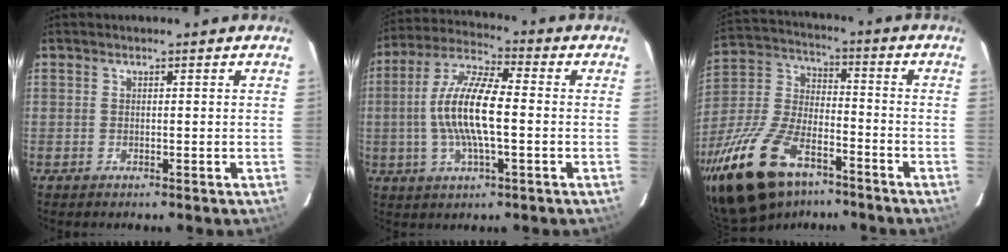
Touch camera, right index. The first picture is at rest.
{"total": 13.0, "force": [-1.2, 3.5, 12.4], "torque": [-0.250, 0.008, -0.028]}
{"total": 24.3, "force": [-16.0, 11.8, 14.0], "torque": [-0.302, -0.009, -0.279]}